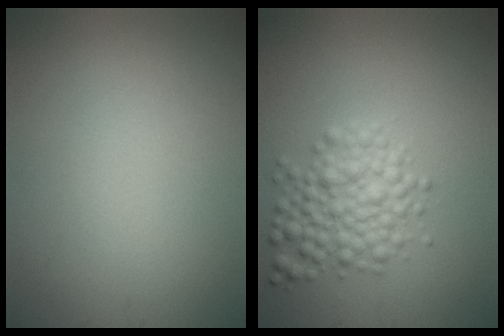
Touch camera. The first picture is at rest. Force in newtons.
{"total": 4.1, "press": 4.1, "slide": 0.1}